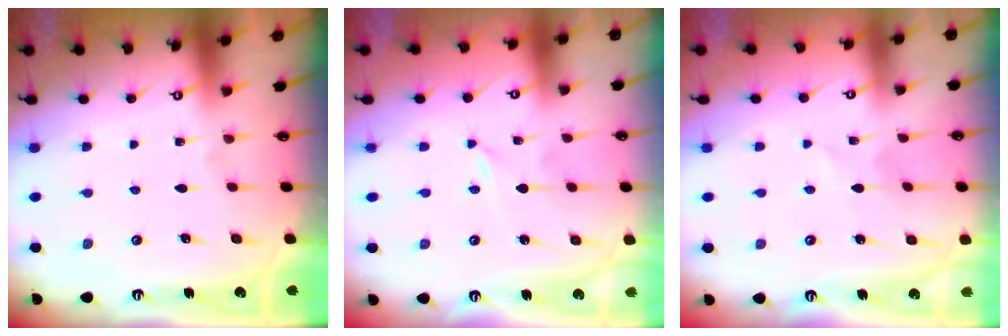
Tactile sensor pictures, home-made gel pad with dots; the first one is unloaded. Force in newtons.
{"total": 0.0}
{"total": 1.8, "press": 1.8, "slide": 0.2}